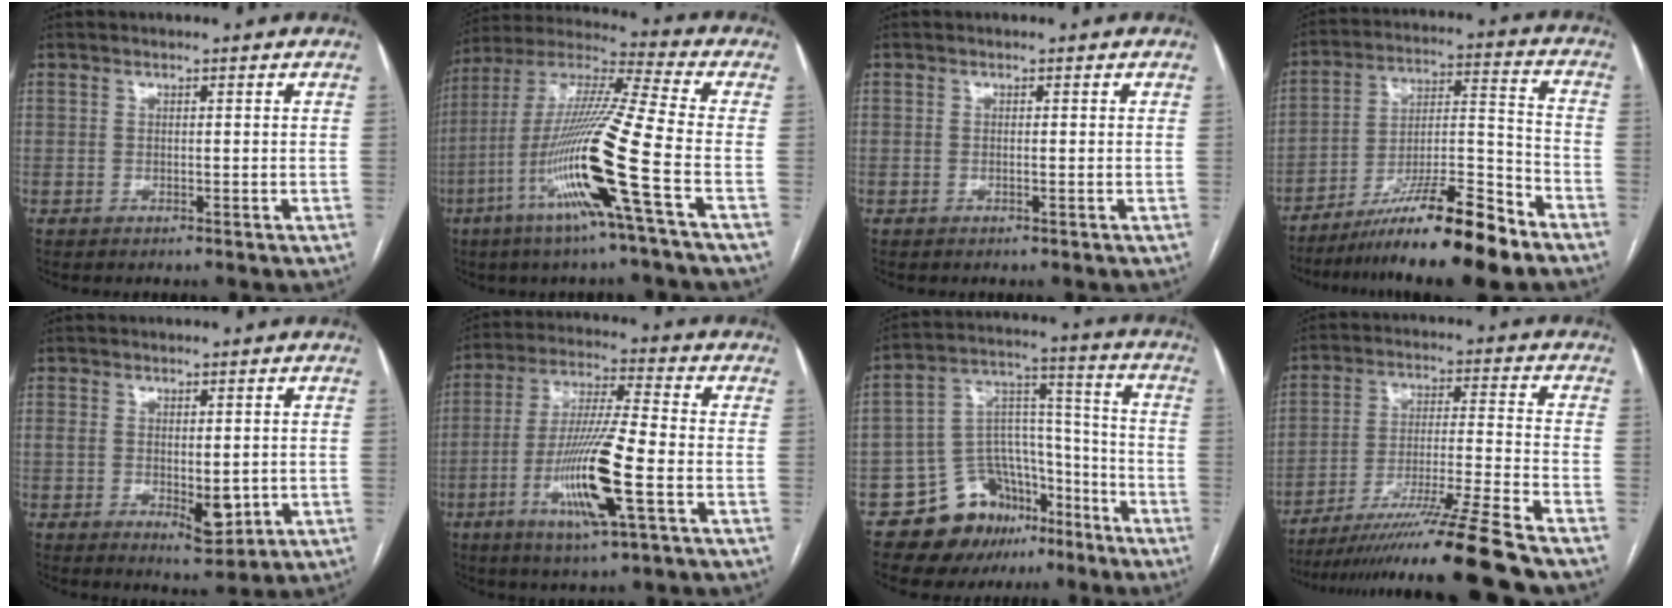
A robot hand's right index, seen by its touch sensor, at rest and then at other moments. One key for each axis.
{"total": 18.6, "fx": -6.8, "fy": -1.3, "fz": 17.3, "tx": -0.349, "ty": -0.019, "tz": -0.139}
{"total": 0.0}
{"total": 16.2, "fx": -12.2, "fy": 0.6, "fz": 10.5, "tx": -0.182, "ty": -0.005, "tz": -0.208}
{"total": 5.7, "fx": -0.6, "fy": 2.6, "fz": 5.1, "tx": -0.078, "ty": -0.008, "tz": 0.004}
{"total": 14.0, "fx": -4.4, "fy": 0.6, "fz": 13.2, "tx": -0.261, "ty": -0.014, "tz": -0.083}
{"total": 13.9, "fx": -9.3, "fy": 9.0, "fz": 5.1, "tx": -0.070, "ty": 0.075, "tz": -0.145}
{"total": 17.7, "fx": -14.7, "fy": -3.2, "fz": 9.3, "tx": -0.154, "ty": -0.026, "tz": -0.248}